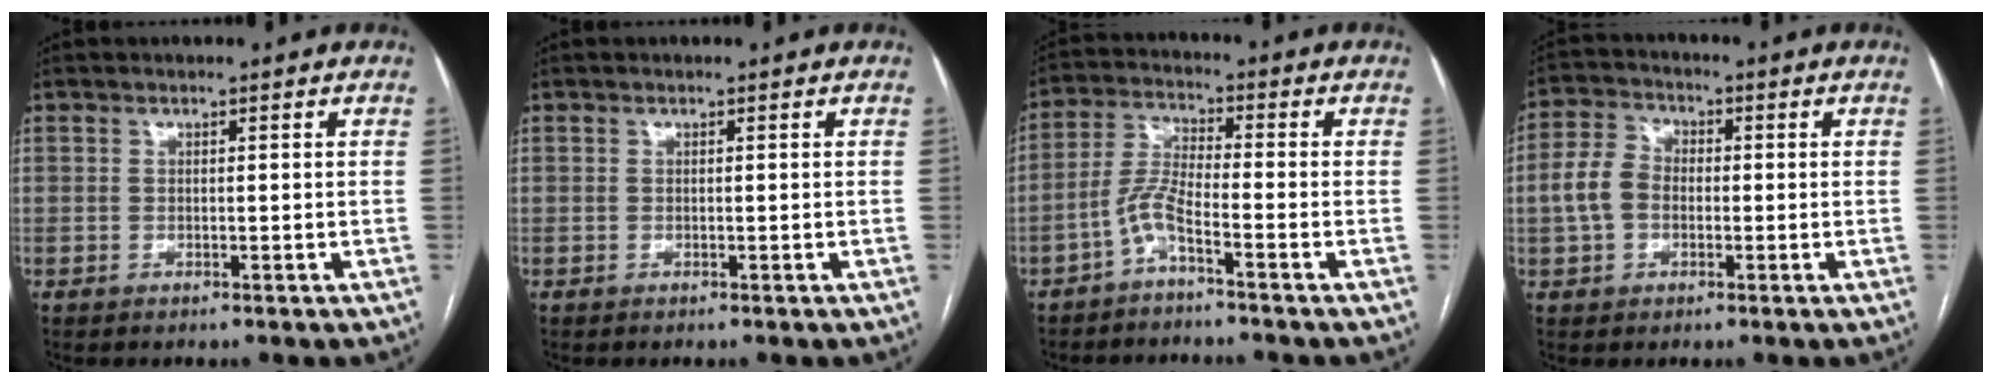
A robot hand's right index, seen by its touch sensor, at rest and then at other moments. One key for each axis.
{"total": 0.0}
{"total": 4.8, "fx": -3.2, "fy": 0.2, "fz": 3.6, "tx": -0.084, "ty": 0.008, "tz": -0.070}
{"total": 6.1, "fx": -0.7, "fy": 4.6, "fz": 4.0, "tx": -0.101, "ty": 0.025, "tz": -0.018}